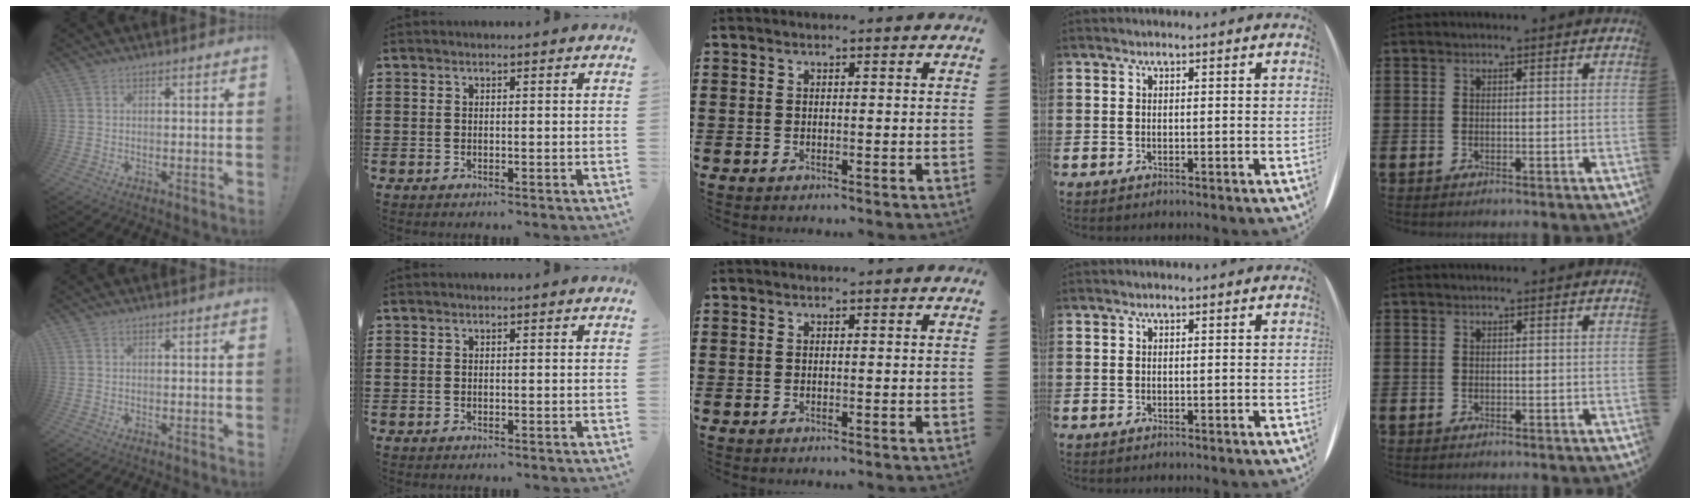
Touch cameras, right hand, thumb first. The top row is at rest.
{}